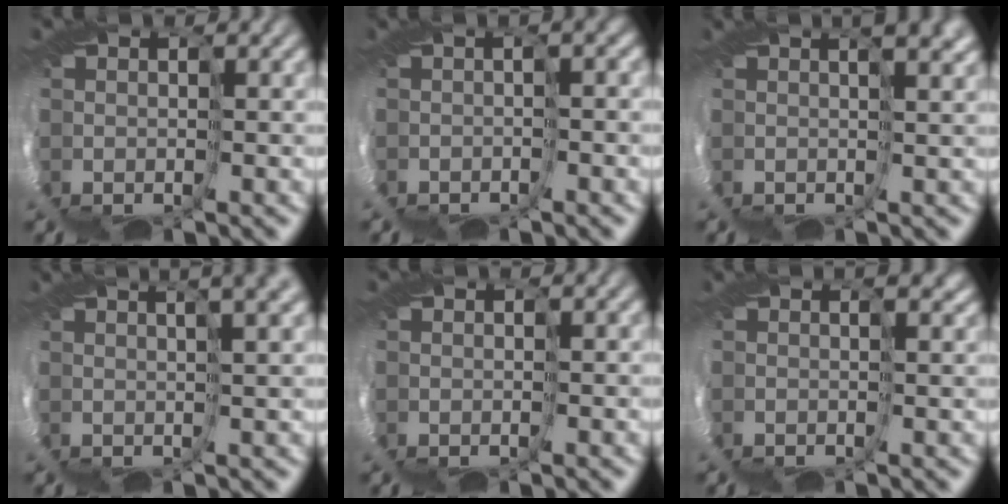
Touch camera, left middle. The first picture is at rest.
{"total": 2.9, "force": [-1.6, -2.0, -1.3], "torque": [0.022, -0.010, -0.005]}
{"total": 2.3, "force": [1.2, -1.9, 0.6], "torque": [-0.011, -0.003, 0.028]}
{"total": 3.3, "force": [2.0, -1.5, 2.1], "torque": [-0.033, 0.010, 0.041]}
{"total": 0.0}
{"total": 2.4, "force": [0.3, -2.0, -1.4], "torque": [0.016, -0.005, 0.013]}